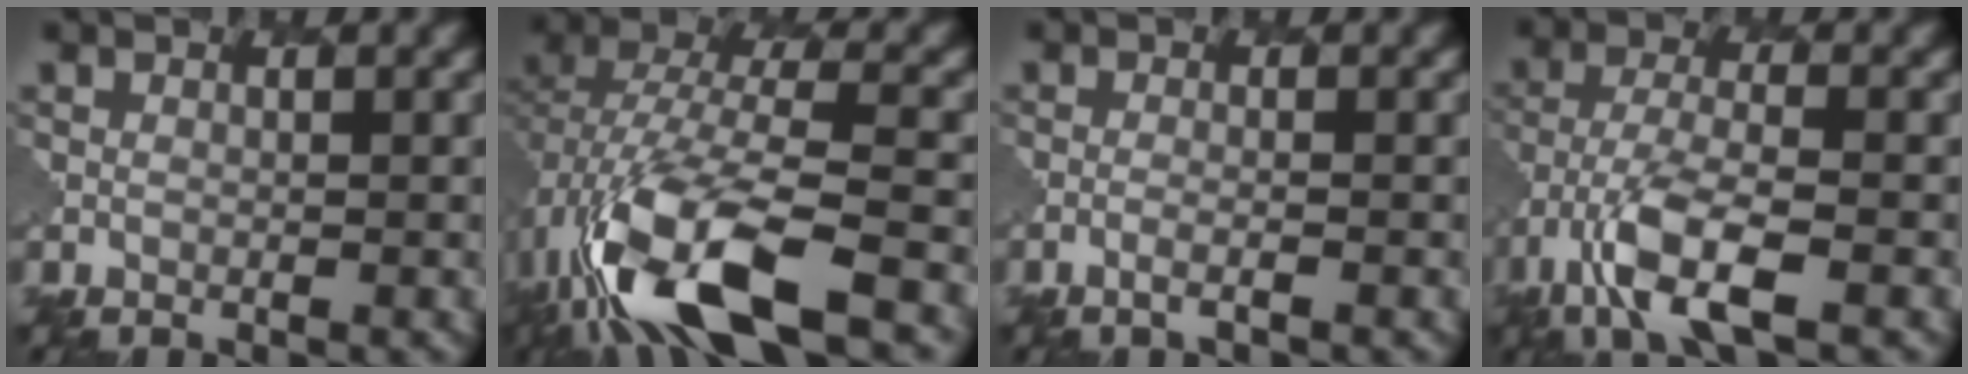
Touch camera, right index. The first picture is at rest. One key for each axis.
{"total": 12.0, "fx": -5.9, "fy": 4.6, "fz": 9.3, "tx": -0.195, "ty": -0.010, "tz": -0.110}
{"total": 1.3, "fx": -0.6, "fy": 0.3, "fz": 1.1, "tx": -0.013, "ty": 0.003, "tz": -0.019}
{"total": 6.4, "fx": -3.3, "fy": 2.1, "fz": 5.1, "tx": -0.101, "ty": -0.005, "tz": -0.067}